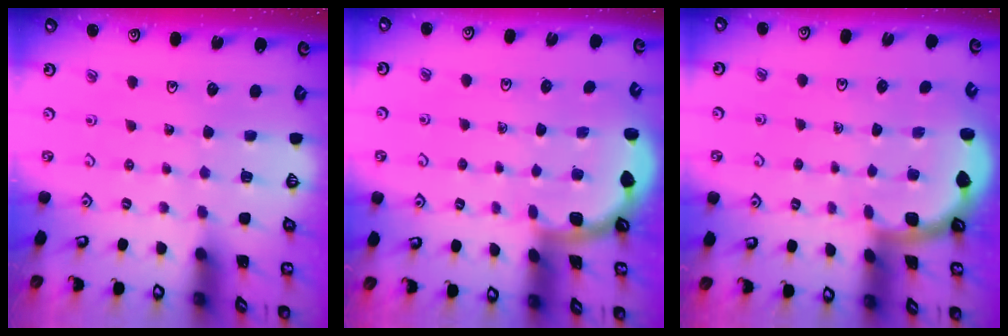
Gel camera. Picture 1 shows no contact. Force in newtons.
{"total": 1.8, "press": 1.8, "slide": 0.1}
{"total": 1.9, "press": 1.9, "slide": 0.0}